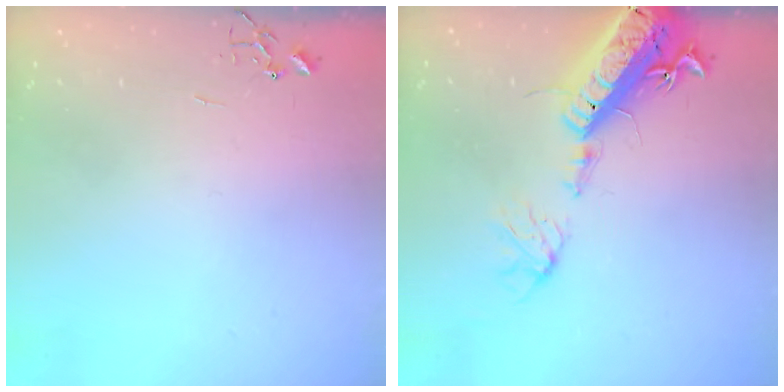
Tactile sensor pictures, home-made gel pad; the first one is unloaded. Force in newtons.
{"total": 20.3, "press": 19.8, "slide": 4.4}